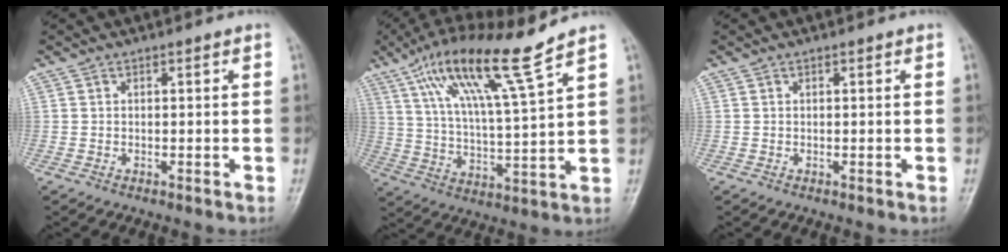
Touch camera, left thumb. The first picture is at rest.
{"total": 15.0, "force": [9.9, 0.6, 11.2], "torque": [-0.203, -0.039, 0.182]}
{"total": 0.0}